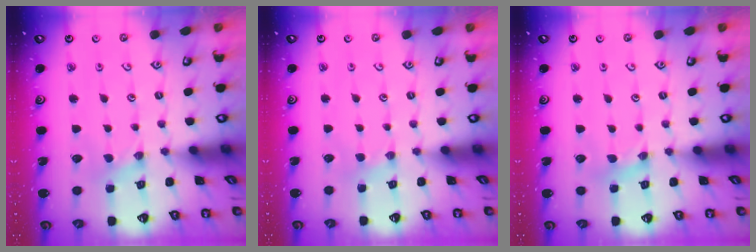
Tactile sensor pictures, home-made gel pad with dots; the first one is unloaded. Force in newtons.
{"total": 1.8, "press": 1.7, "slide": 0.4}
{"total": 1.2, "press": 1.1, "slide": 0.3}